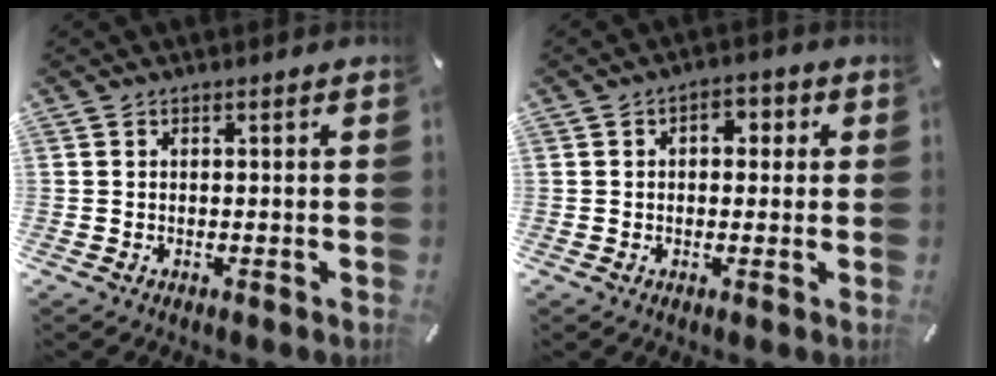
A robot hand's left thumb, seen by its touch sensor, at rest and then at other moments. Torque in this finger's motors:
{"motor_torque": [0.00, -0.01, 0.09, 0.06, 0.01]}